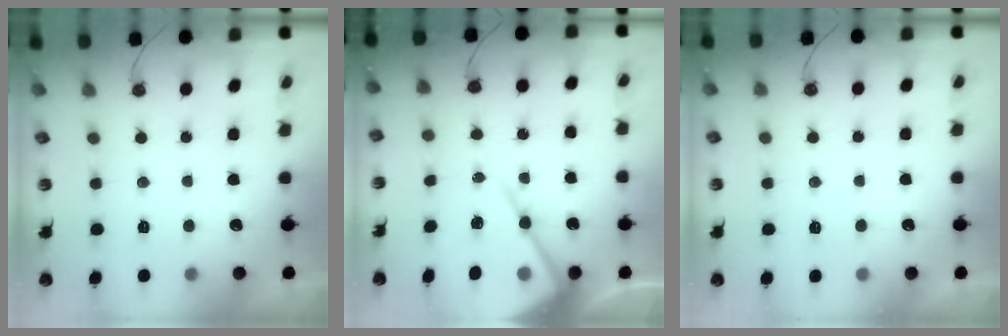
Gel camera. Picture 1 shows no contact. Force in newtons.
{"total": 14.0, "press": 13.9, "slide": 0.5}
{"total": 4.1, "press": 4.1, "slide": 0.7}